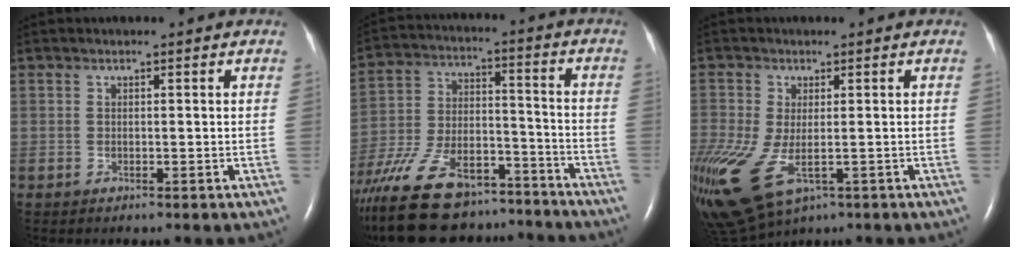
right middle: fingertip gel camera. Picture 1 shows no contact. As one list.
[{"total": 22.4, "force": [-18.9, 7.8, 9.2], "torque": [-0.210, -0.004, -0.306]}, {"total": 16.9, "force": [-7.3, 9.9, 11.5], "torque": [-0.343, -0.044, -0.119]}]